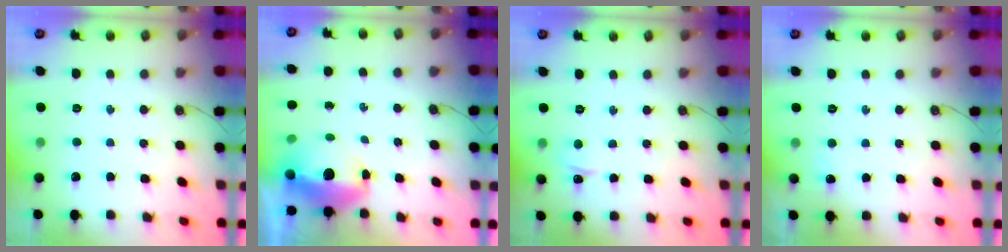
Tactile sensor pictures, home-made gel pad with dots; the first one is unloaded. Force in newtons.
{"total": 12.0, "press": 11.9, "slide": 1.1}
{"total": 1.9, "press": 1.9, "slide": 0.2}
{"total": 3.7, "press": 3.7, "slide": 0.4}